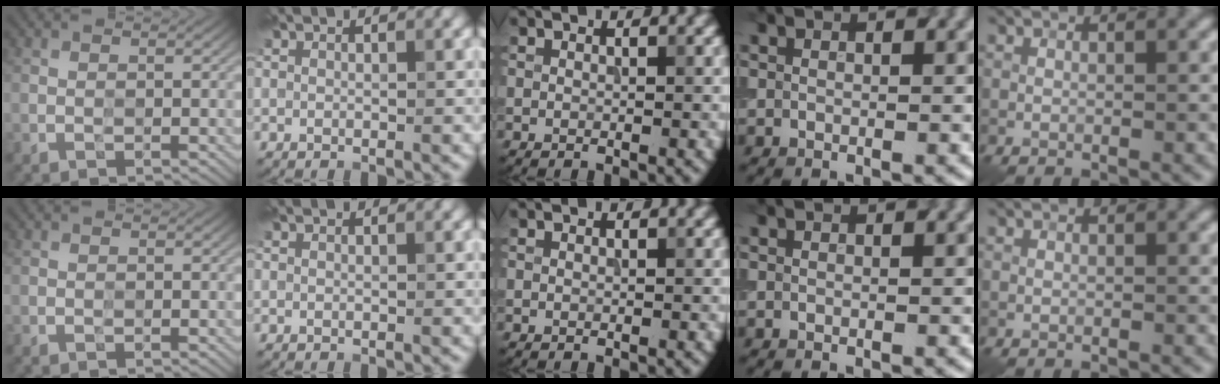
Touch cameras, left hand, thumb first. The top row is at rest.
{}